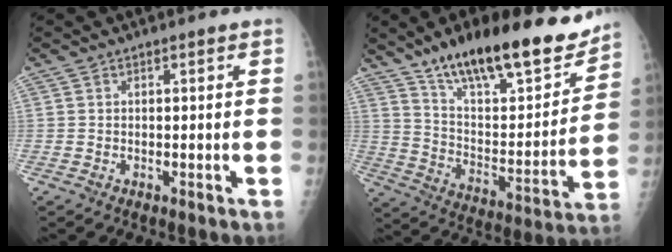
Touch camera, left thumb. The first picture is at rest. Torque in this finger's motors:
{"motor_torque": [0.39, 0.31, 1.42, -1.35, 0.15]}